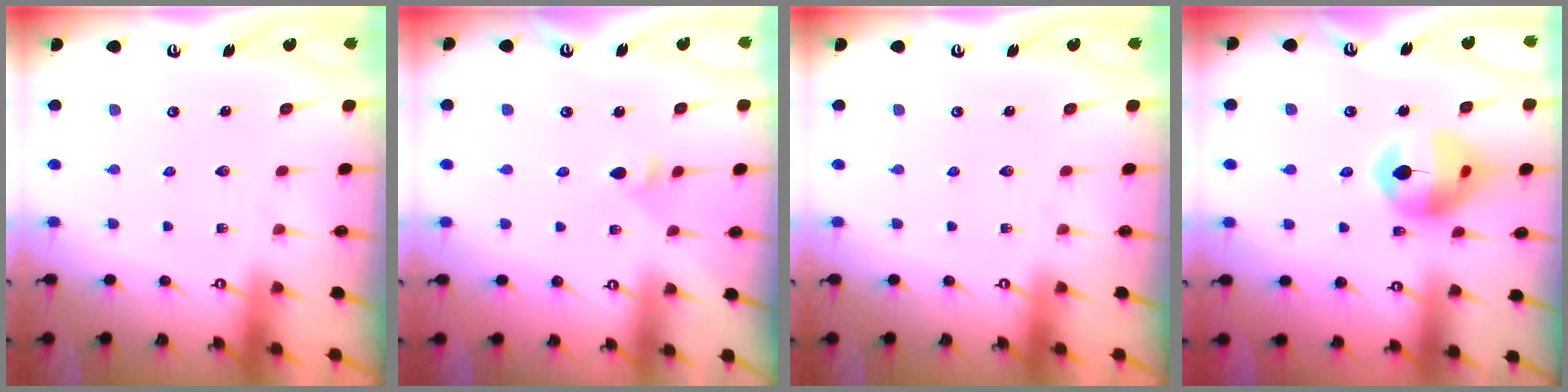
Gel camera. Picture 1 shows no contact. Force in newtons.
{"total": 4.3, "press": 4.2, "slide": 0.8}
{"total": 0.0}
{"total": 14.5, "press": 14.4, "slide": 1.9}